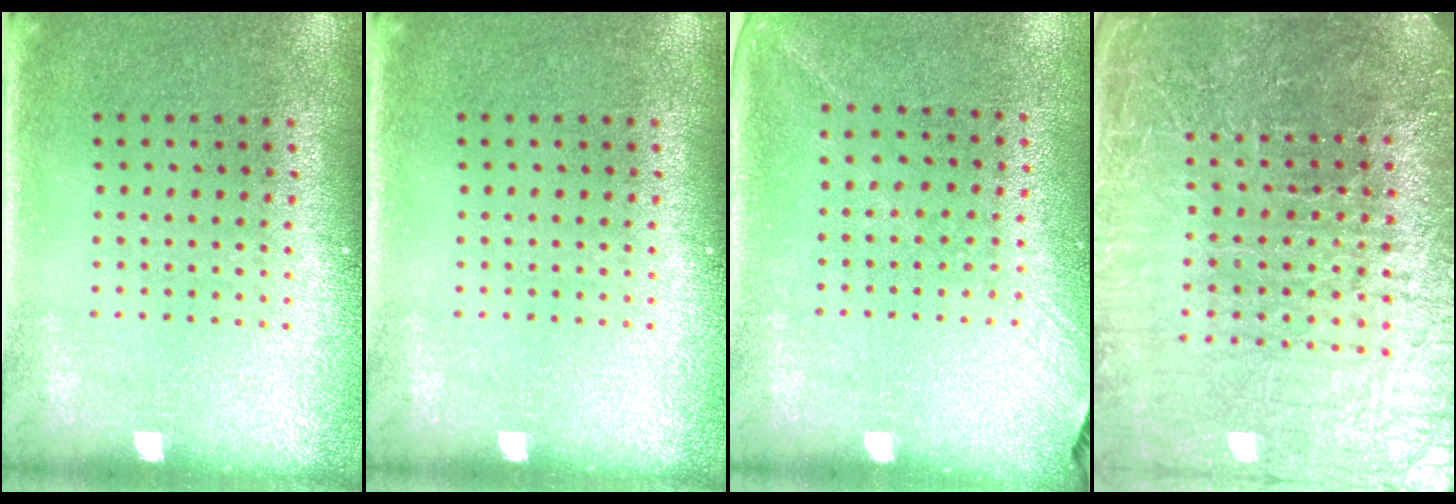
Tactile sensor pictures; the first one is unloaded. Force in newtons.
{"total": 0.0}
{"total": 1.2, "press": 0.9, "slide": 0.9}
{"total": 6.3, "press": 5.6, "slide": 2.9}